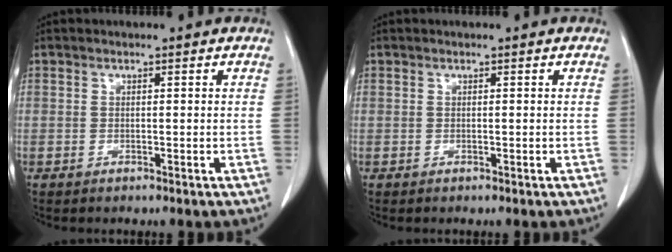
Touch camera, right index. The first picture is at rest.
{"total": 0.0}